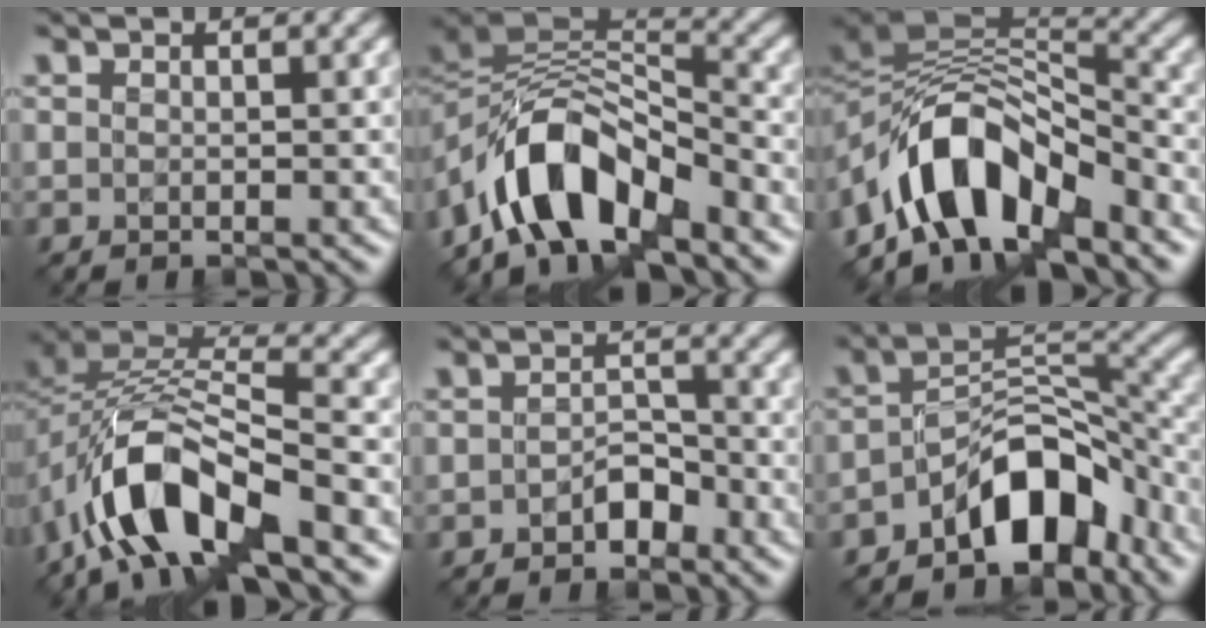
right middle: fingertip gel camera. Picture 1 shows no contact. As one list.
[{"total": 8.9, "force": [-5.3, 4.3, 5.6], "torque": [-0.075, 0.012, -0.104]}, {"total": 9.9, "force": [-5.5, 4.8, 6.6], "torque": [-0.094, 0.016, -0.106]}, {"total": 10.6, "force": [-5.8, 4.7, 7.6], "torque": [-0.137, 0.009, -0.117]}, {"total": 1.9, "force": [-1.2, 1.1, 0.9], "torque": [-0.012, 0.008, -0.023]}, {"total": 7.1, "force": [-4.5, 3.5, 4.2], "torque": [-0.042, 0.012, -0.086]}]